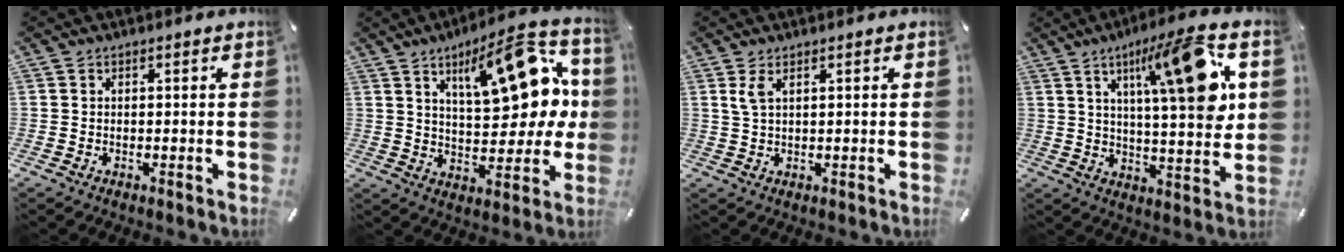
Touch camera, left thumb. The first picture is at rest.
{"total": 18.7, "force": [8.2, 8.3, 14.6], "torque": [-0.199, -0.037, 0.130]}
{"total": 2.6, "force": [1.3, 0.9, 2.1], "torque": [-0.046, 0.004, 0.021]}
{"total": 18.9, "force": [7.5, 4.7, 16.8], "torque": [-0.250, -0.024, 0.104]}